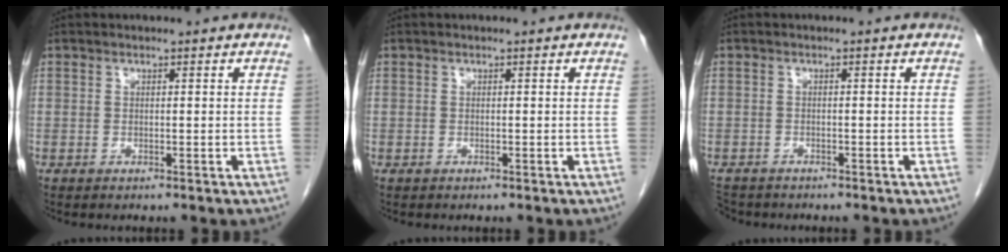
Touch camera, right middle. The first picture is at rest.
{"total": 0.0}
{"total": 4.6, "force": [-4.0, 2.1, 1.0], "torque": [-0.017, -0.005, -0.064]}